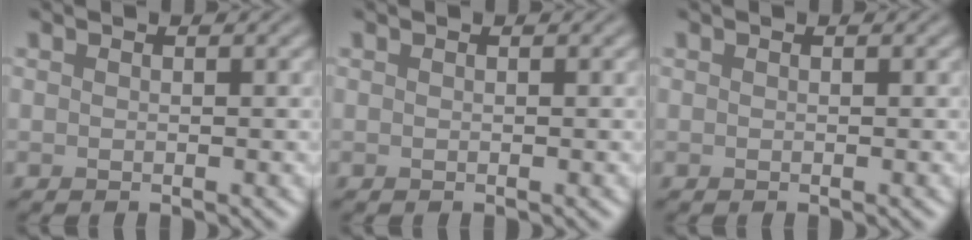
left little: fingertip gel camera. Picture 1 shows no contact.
{"total": 0.0}
{"total": 0.0}